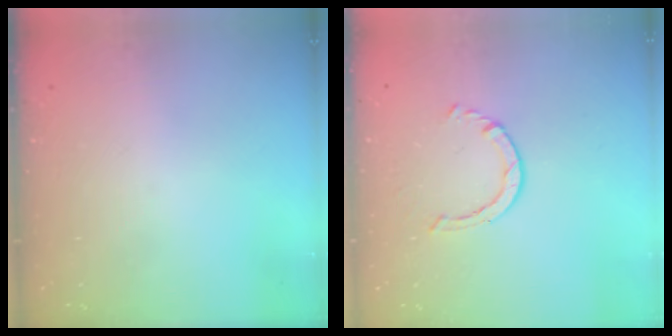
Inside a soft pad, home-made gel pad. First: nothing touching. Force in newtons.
{"total": 2.5, "press": 2.5, "slide": 0.3}